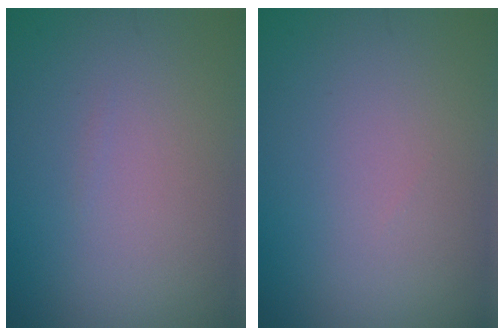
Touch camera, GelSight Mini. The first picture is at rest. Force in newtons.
{"total": 0.0}